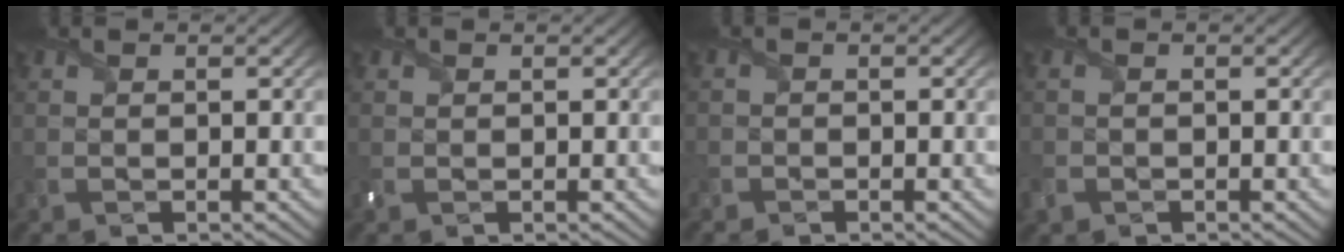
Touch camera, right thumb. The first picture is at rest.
{"total": 0.9, "force": [0.4, 0.6, 0.5], "torque": [-0.015, 0.002, 0.008]}
{"total": 1.4, "force": [-1.0, 1.0, -0.1], "torque": [0.007, -0.003, -0.025]}
{"total": 2.1, "force": [-1.0, 1.7, 0.9], "torque": [-0.032, -0.008, -0.027]}